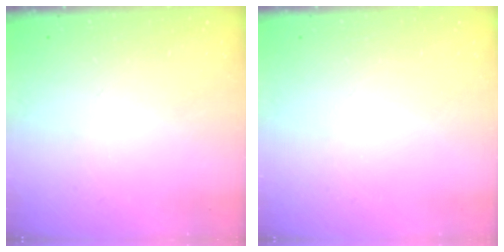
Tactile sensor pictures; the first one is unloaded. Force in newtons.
{"total": 0.0}